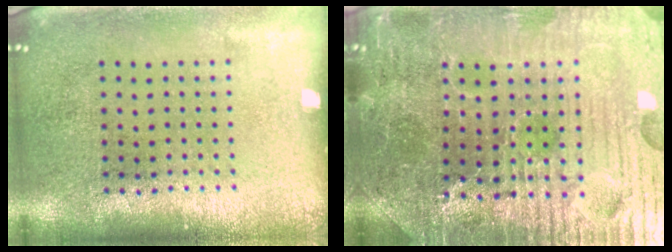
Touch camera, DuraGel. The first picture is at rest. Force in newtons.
{"total": 4.3, "press": 4.2, "slide": 0.8}